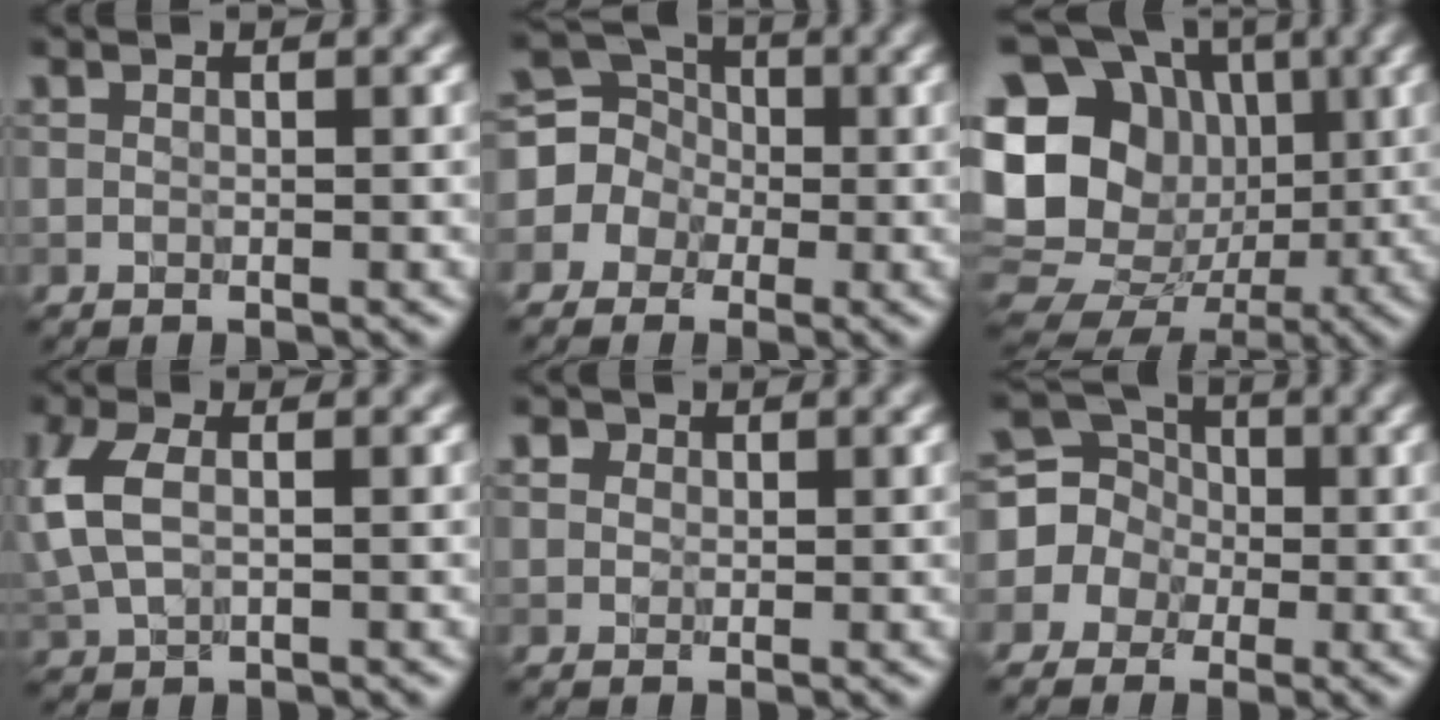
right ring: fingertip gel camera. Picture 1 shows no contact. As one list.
[{"total": 5.2, "force": [-0.8, 4.9, 1.4], "torque": [-0.015, 0.023, -0.044]}, {"total": 21.2, "force": [2.3, 19.2, 8.8], "torque": [-0.194, 0.043, 0.008]}, {"total": 3.6, "force": [0.3, 2.3, 2.8], "torque": [-0.077, 0.005, 0.004]}, {"total": 2.5, "force": [1.5, 1.7, 1.0], "torque": [-0.019, 0.011, 0.007]}, {"total": 6.2, "force": [-0.5, 5.9, 1.7], "torque": [-0.032, 0.031, -0.048]}]